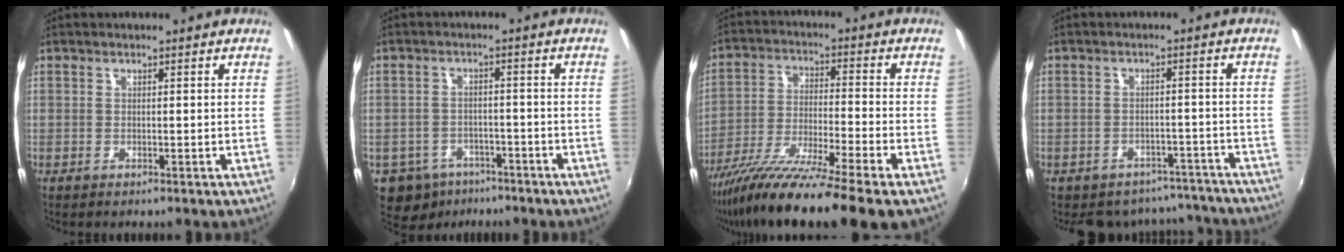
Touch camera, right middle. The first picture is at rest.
{"total": 10.1, "force": [-6.3, 7.3, 3.2], "torque": [-0.097, 0.002, -0.084]}
{"total": 17.7, "force": [-13.6, -0.6, 11.3], "torque": [-0.214, -0.053, -0.239]}
{"total": 11.8, "force": [-10.2, 5.5, 2.2], "torque": [-0.048, 0.021, -0.115]}